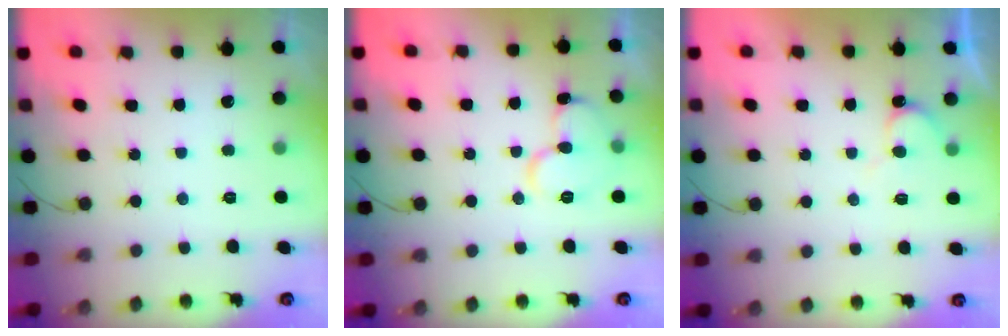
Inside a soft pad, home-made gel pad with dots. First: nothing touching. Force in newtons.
{"total": 11.9, "press": 11.8, "slide": 1.2}
{"total": 5.0, "press": 5.0, "slide": 0.4}